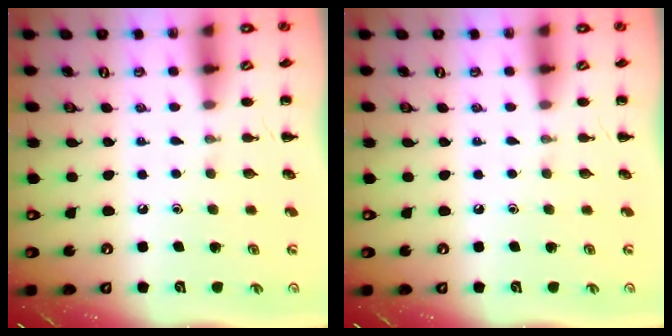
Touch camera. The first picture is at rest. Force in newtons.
{"total": 0.0}